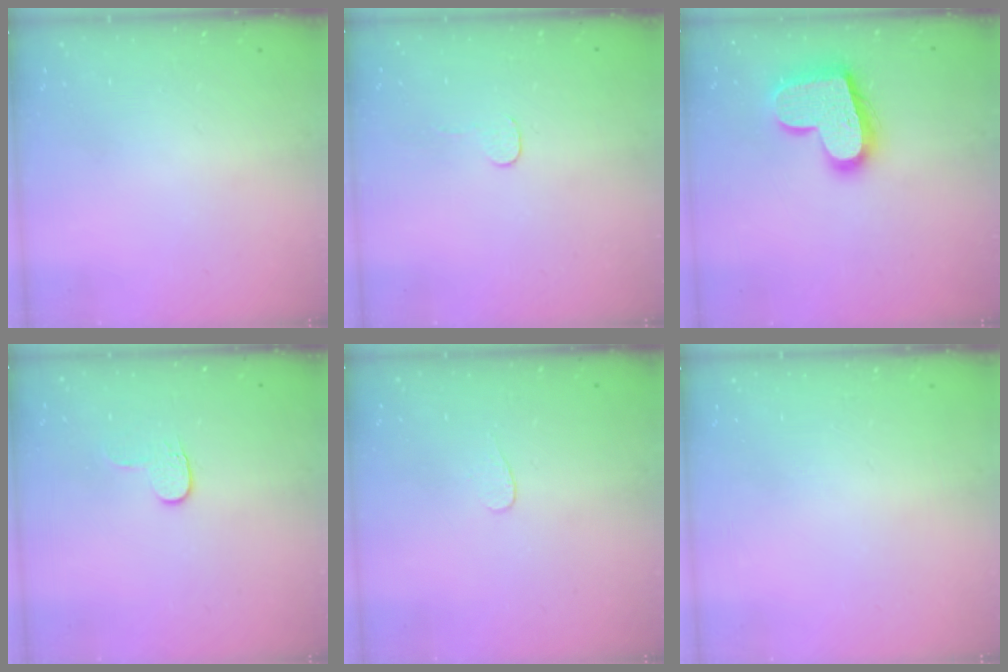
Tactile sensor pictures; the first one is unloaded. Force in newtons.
{"total": 2.7, "press": 2.7, "slide": 0.2}
{"total": 18.0, "press": 18.0, "slide": 1.1}
{"total": 4.0, "press": 4.0, "slide": 0.5}
{"total": 3.3, "press": 3.3, "slide": 0.3}
{"total": 0.0}